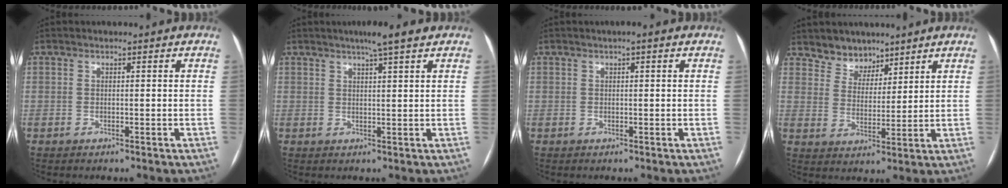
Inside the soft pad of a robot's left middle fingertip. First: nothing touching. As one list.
[{"total": 4.4, "force": [3.2, -0.1, 3.1], "torque": [-0.053, 0.008, 0.051]}, {"total": 1.2, "force": [0.6, 0.2, 1.0], "torque": [-0.019, 0.008, 0.005]}, {"total": 5.4, "force": [4.5, 3.0, 0.3], "torque": [0.000, 0.001, 0.080]}]